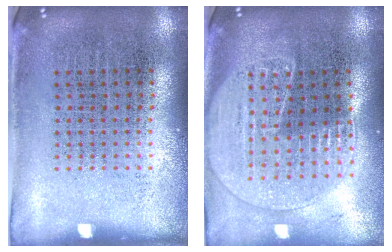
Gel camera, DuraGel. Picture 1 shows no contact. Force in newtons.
{"total": 1.7, "press": 1.6, "slide": 0.6}